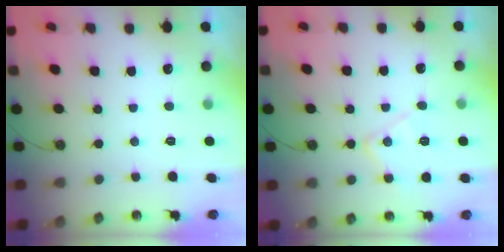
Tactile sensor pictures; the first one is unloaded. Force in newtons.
{"total": 10.2, "press": 10.2, "slide": 0.6}